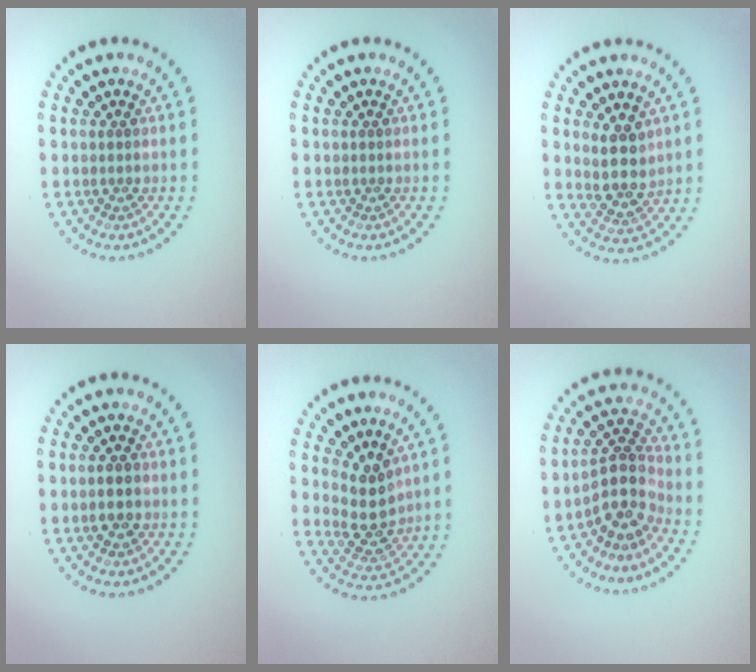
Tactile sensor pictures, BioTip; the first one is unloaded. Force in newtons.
{"total": 0.0}
{"total": 3.4, "press": 3.1, "slide": 1.4}
{"total": 1.9, "press": 1.9, "slide": 0.2}
{"total": 3.2, "press": 2.8, "slide": 1.5}
{"total": 3.8, "press": 3.1, "slide": 2.2}